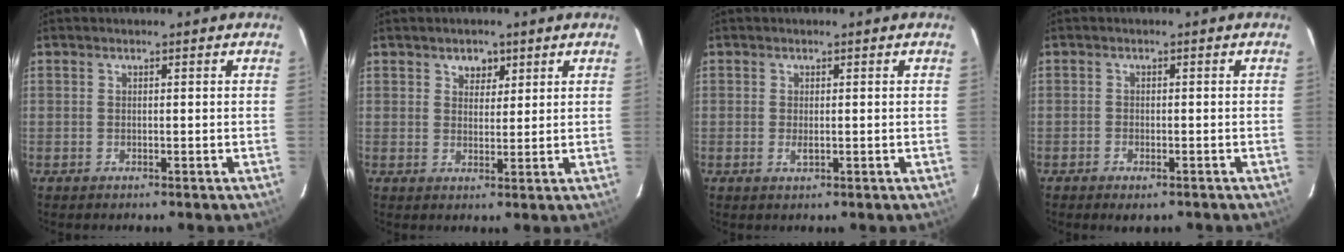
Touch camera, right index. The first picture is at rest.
{"total": 3.2, "force": [1.9, 2.4, 1.1], "torque": [-0.006, 0.004, 0.032]}
{"total": 1.3, "force": [-0.2, 0.6, 1.2], "torque": [-0.024, -0.002, -0.002]}
{"total": 2.8, "force": [-1.9, 1.4, 1.6], "torque": [-0.037, -0.007, -0.031]}